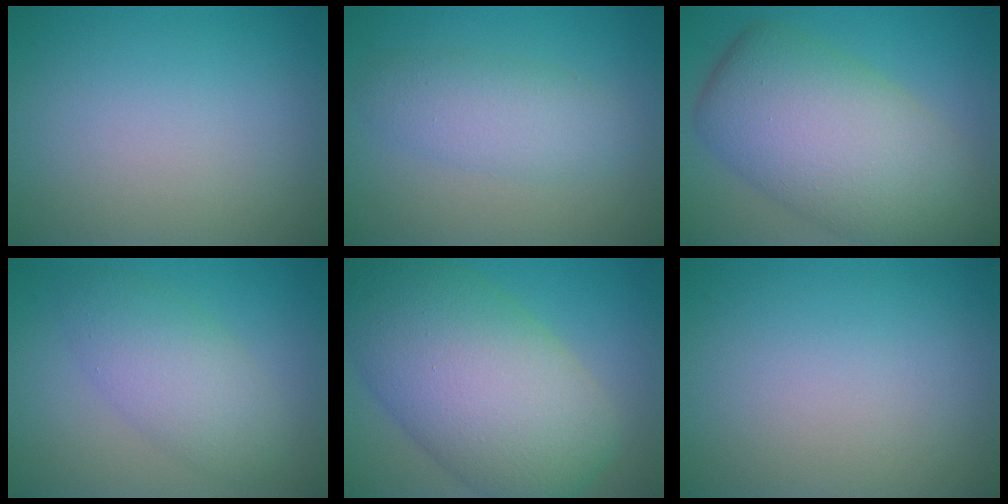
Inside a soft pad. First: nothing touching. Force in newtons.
{"total": 3.5, "press": 3.5, "slide": 0.2}
{"total": 11.1, "press": 11.1, "slide": 0.5}
{"total": 4.4, "press": 4.4, "slide": 0.1}
{"total": 13.5, "press": 13.5, "slide": 0.7}
{"total": 0.0}